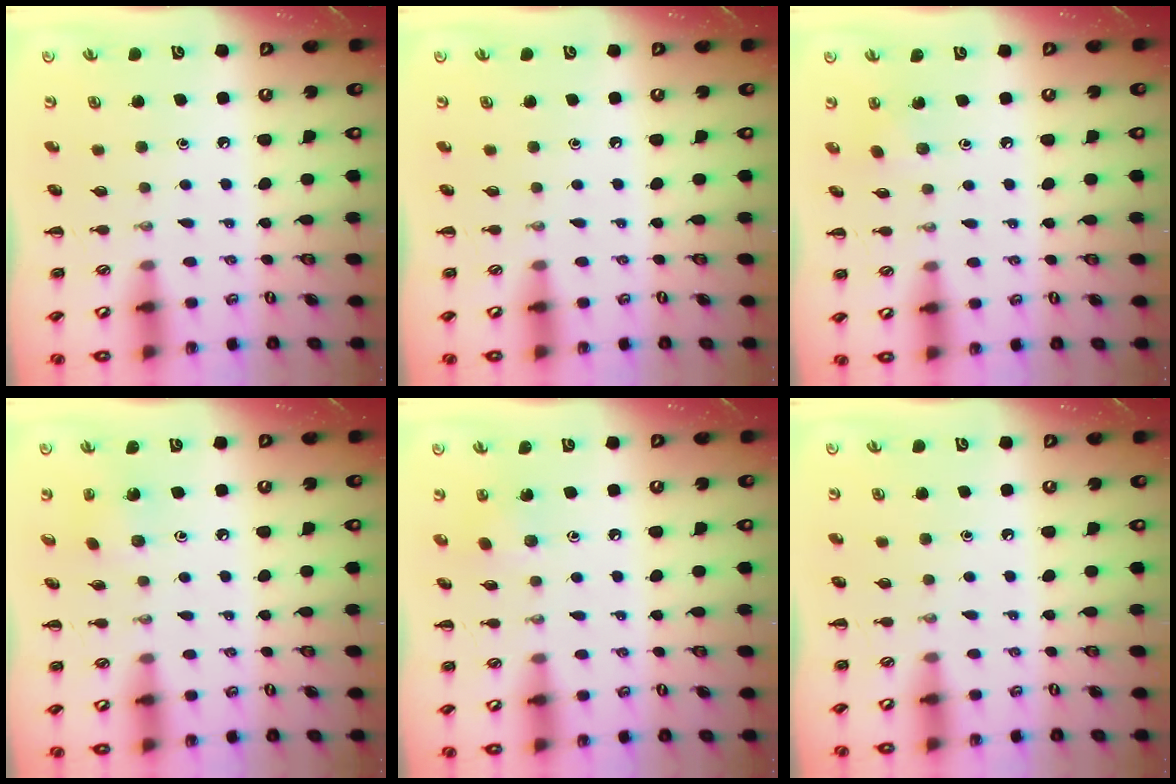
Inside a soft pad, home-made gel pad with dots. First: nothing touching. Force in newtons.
{"total": 0.0}
{"total": 2.8, "press": 2.7, "slide": 0.9}
{"total": 1.7, "press": 1.5, "slide": 0.6}
{"total": 2.9, "press": 2.8, "slide": 0.6}
{"total": 0.0}